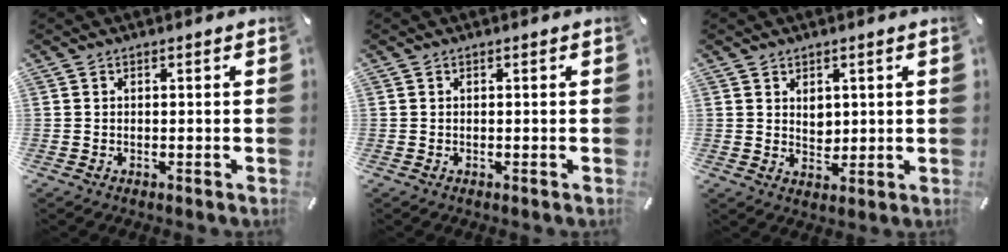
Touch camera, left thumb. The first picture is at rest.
{"total": 0.0}
{"total": 3.6, "force": [1.6, 3.1, 1.1], "torque": [-0.004, -0.009, 0.025]}